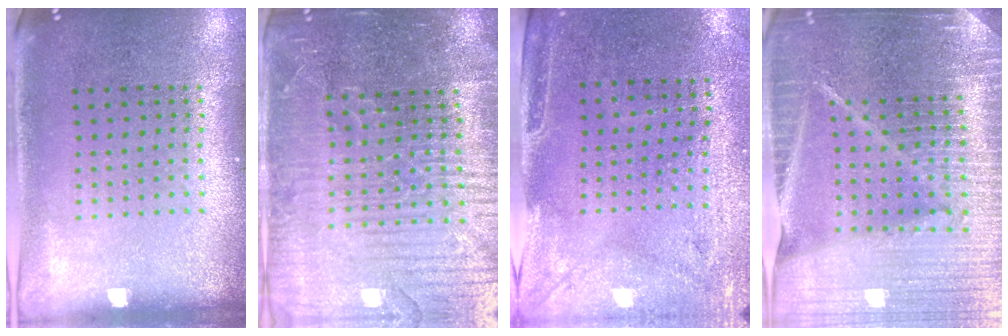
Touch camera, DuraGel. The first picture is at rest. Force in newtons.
{"total": 4.9, "press": 4.5, "slide": 1.9}
{"total": 3.0, "press": 2.4, "slide": 1.7}
{"total": 6.1, "press": 5.4, "slide": 2.9}